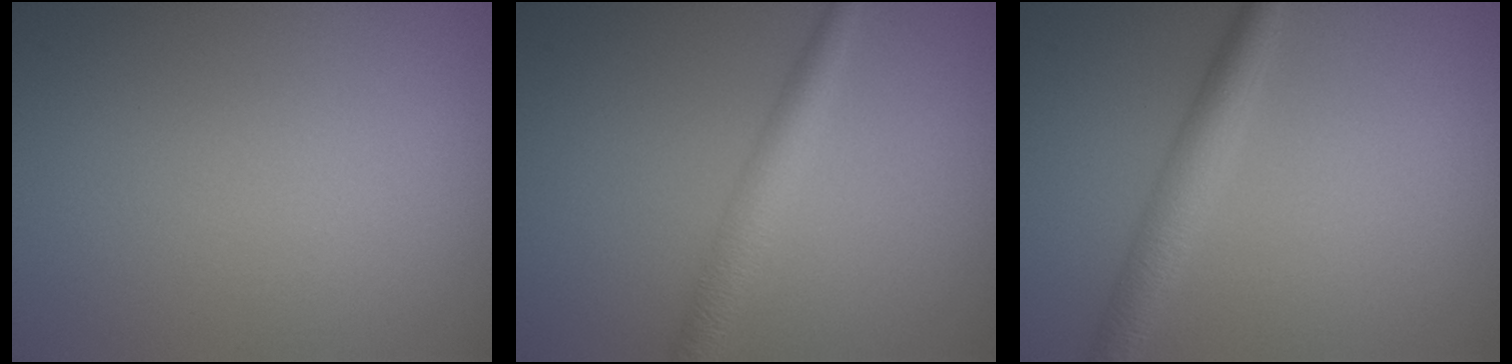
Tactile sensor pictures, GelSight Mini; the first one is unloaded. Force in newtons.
{"total": 2.5, "press": 2.5, "slide": 0.1}
{"total": 3.1, "press": 3.1, "slide": 0.1}